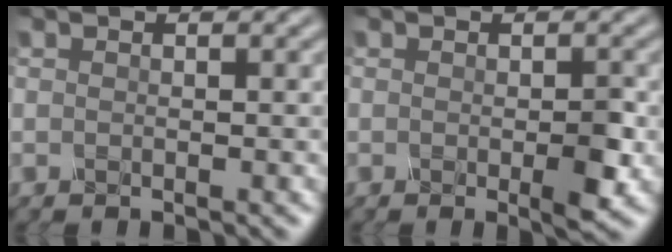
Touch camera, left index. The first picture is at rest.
{"total": 2.4, "force": [-0.9, 0.4, 2.2], "torque": [-0.052, -0.005, -0.010]}